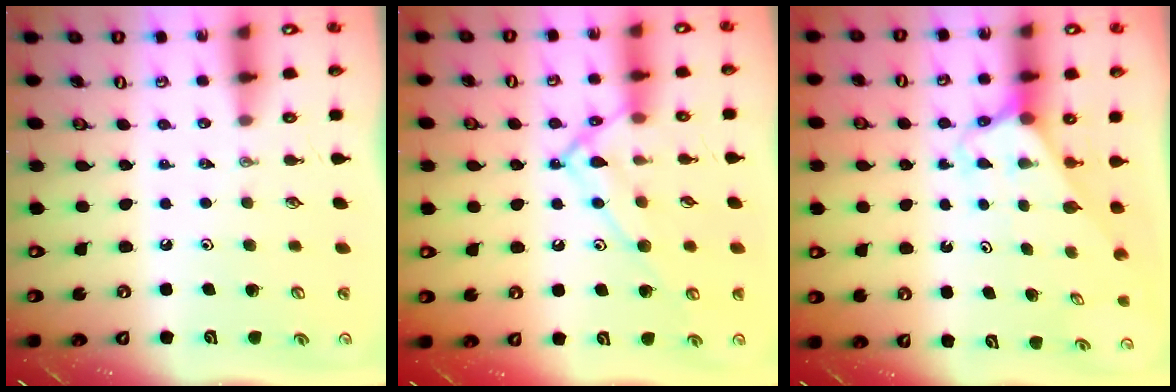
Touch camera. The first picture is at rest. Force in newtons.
{"total": 13.3, "press": 13.3, "slide": 1.1}
{"total": 2.6, "press": 2.6, "slide": 0.1}